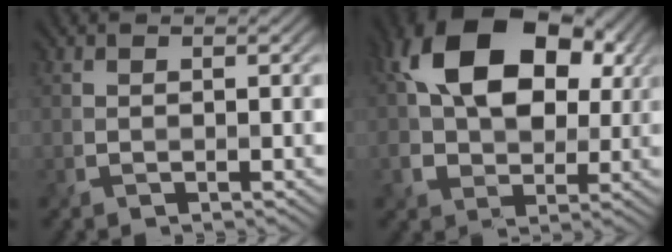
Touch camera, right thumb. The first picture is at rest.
{"total": 16.0, "force": [4.2, 10.6, 11.2], "torque": [-0.204, 0.023, 0.067]}